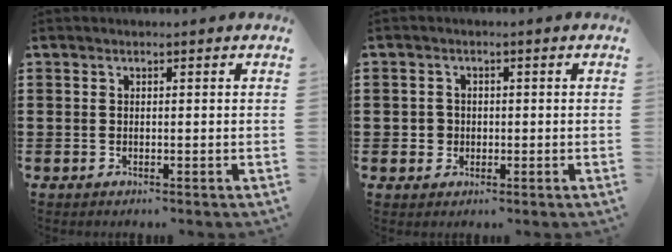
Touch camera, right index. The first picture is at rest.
{"total": 2.3, "force": [-0.4, 2.2, 0.5], "torque": [-0.017, 0.006, -0.010]}